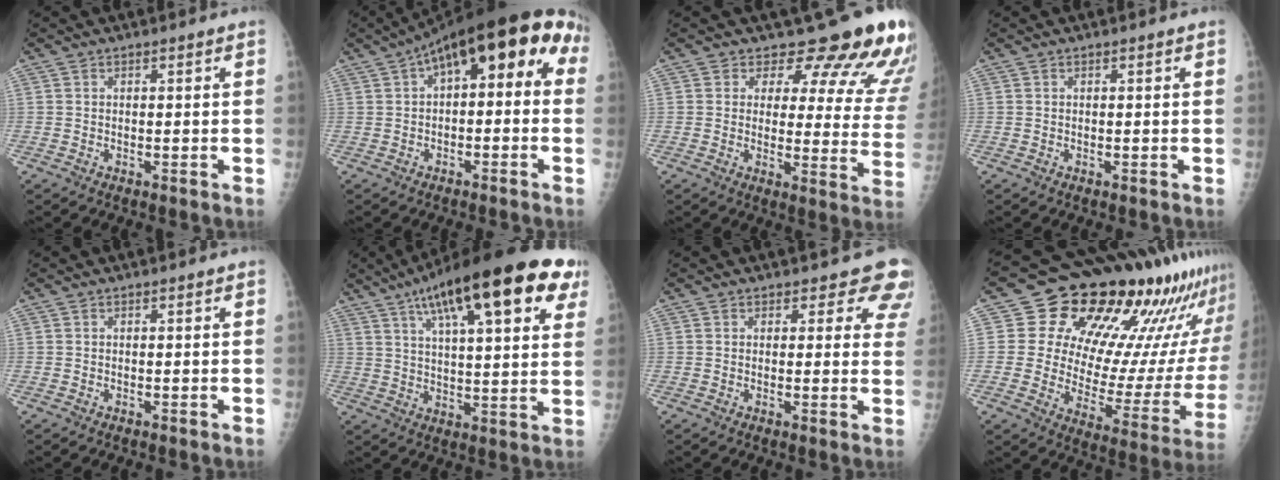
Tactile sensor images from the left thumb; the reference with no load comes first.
{"total": 15.0, "force": [3.1, 7.0, 12.8], "torque": [-0.148, 0.052, 0.031]}
{"total": 17.6, "force": [14.8, 6.7, 6.7], "torque": [-0.036, -0.111, 0.154]}
{"total": 0.0}
{"total": 0.0}
{"total": 25.4, "force": [12.8, 7.3, 20.7], "torque": [-0.298, 0.000, 0.187]}
{"total": 7.1, "force": [6.1, 3.6, 1.0], "torque": [0.046, -0.026, 0.040]}
{"total": 26.9, "force": [17.8, 11.8, 16.3], "torque": [-0.192, -0.074, 0.245]}